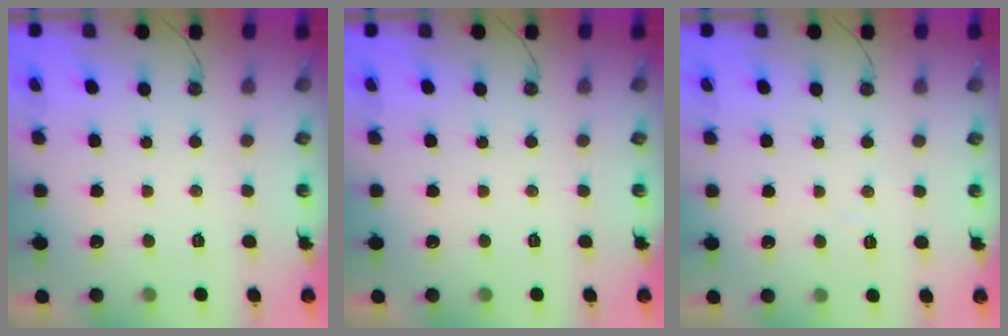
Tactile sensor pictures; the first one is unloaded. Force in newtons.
{"total": 0.0}
{"total": 3.1, "press": 3.1, "slide": 0.6}